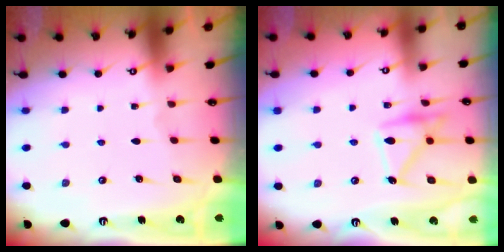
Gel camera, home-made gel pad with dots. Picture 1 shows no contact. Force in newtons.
{"total": 16.9, "press": 16.9, "slide": 1.1}